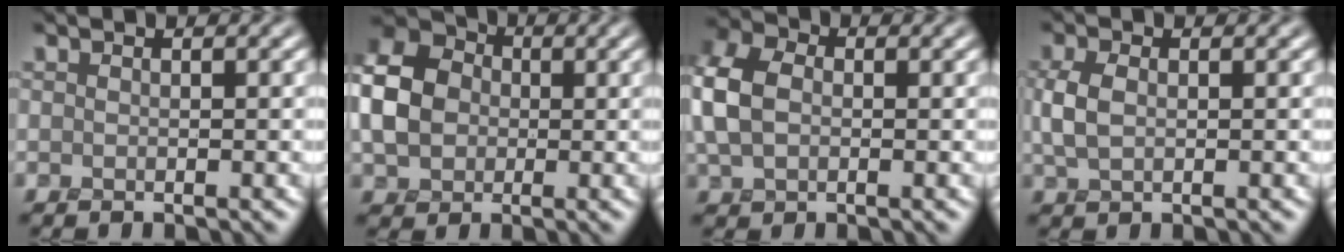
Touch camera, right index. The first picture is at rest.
{"total": 6.4, "force": [-0.3, 5.1, 3.9], "torque": [-0.097, 0.013, -0.011]}
{"total": 6.7, "force": [0.0, 4.7, 4.7], "torque": [-0.134, 0.012, -0.005]}
{"total": 2.0, "force": [0.1, 1.2, 1.6], "torque": [-0.046, 0.003, 0.004]}